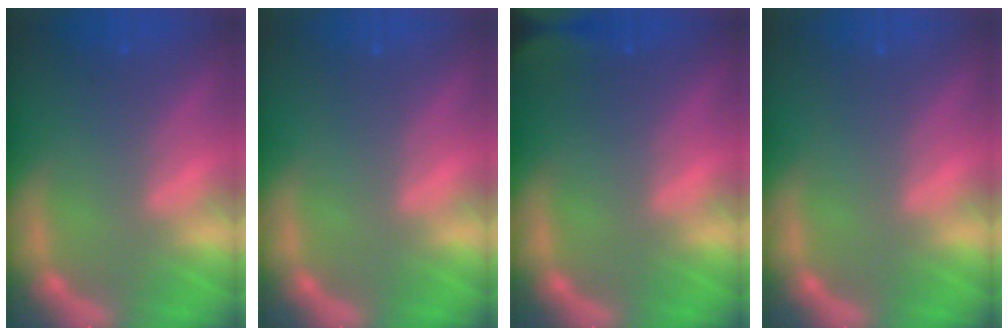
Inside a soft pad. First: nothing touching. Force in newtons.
{"total": 0.0}
{"total": 4.4}
{"total": 0.0}